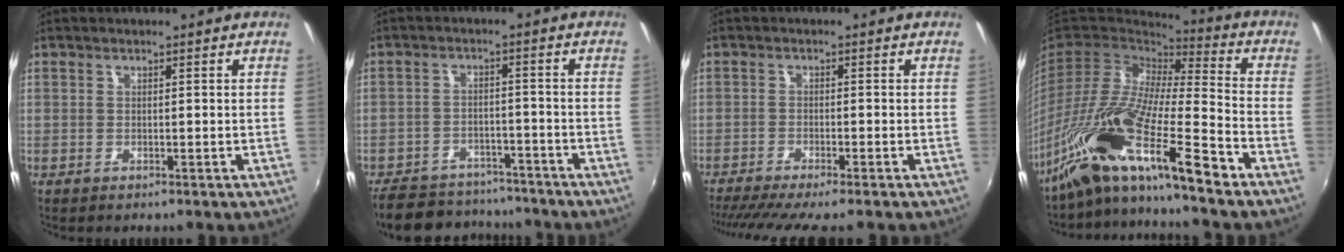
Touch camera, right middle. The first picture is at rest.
{"total": 16.0, "force": [-13.4, 6.8, 5.4], "torque": [-0.137, 0.013, -0.187]}
{"total": 7.8, "force": [-6.7, -0.4, 3.9], "torque": [-0.091, -0.029, -0.110]}
{"total": 19.6, "force": [-13.4, 2.0, 14.3], "torque": [-0.269, -0.020, -0.270]}